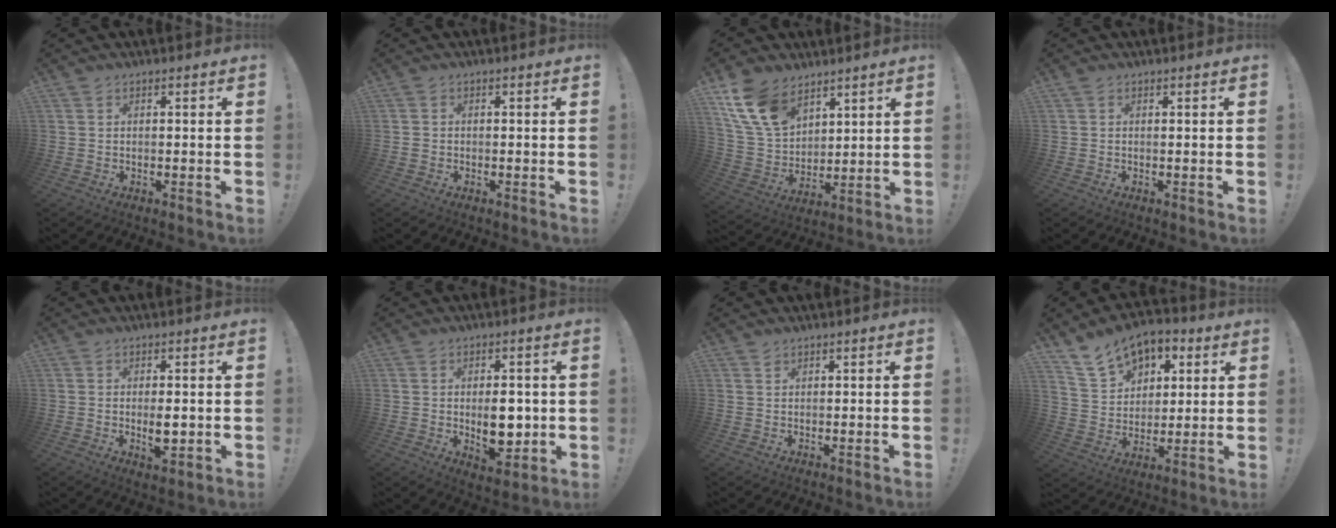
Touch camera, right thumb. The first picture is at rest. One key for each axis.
{"total": 0.8, "fx": -0.3, "fy": 0.7, "fz": 0.3, "tx": -0.004, "ty": 0.003, "tz": -0.005}
{"total": 14.3, "fx": 8.8, "fy": 8.7, "fz": 7.1, "tx": -0.149, "ty": -0.038, "tz": 0.173}
{"total": 0.0}
{"total": 5.2, "fx": -0.5, "fy": 2.1, "fz": 4.7, "tx": -0.067, "ty": -0.006, "tz": -0.009}
{"total": 10.1, "fx": -0.4, "fy": 5.9, "fz": 8.2, "tx": -0.109, "ty": -0.005, "tz": -0.002}
{"total": 1.0, "fx": 0.9, "fy": 0.6, "fz": 0.0, "tx": 0.006, "ty": -0.003, "tz": 0.016}
{"total": 14.1, "fx": 8.6, "fy": 9.6, "fz": 5.6, "tx": -0.086, "ty": -0.050, "tz": 0.165}